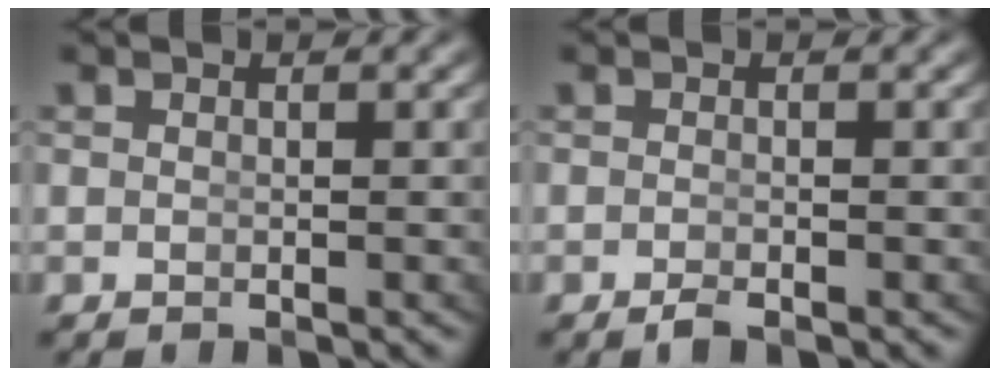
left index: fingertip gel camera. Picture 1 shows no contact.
{"total": 1.1, "force": [-1.0, -0.1, 0.4], "torque": [-0.013, -0.009, -0.012]}